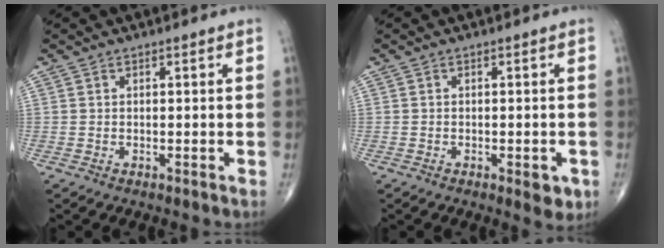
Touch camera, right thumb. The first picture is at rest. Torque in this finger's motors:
{"motor_torque": [0.35, 0.53, -0.09, -0.04, 0.07]}